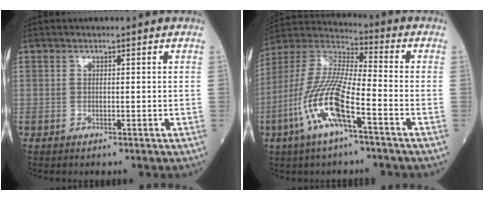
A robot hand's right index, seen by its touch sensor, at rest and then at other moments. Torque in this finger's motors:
{"motor_torque": [1.43, -0.71, 0.92, 0.21]}